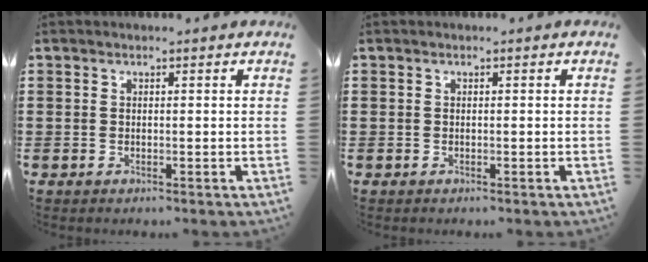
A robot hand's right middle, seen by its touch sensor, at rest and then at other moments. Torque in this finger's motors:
{"motor_torque": [0.00, -0.08, 0.05, -0.01]}